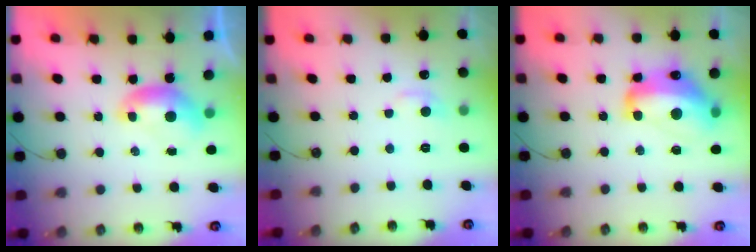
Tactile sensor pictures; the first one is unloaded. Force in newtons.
{"total": 0.8, "press": 0.2, "slide": 0.8}
{"total": 11.5, "press": 11.4, "slide": 1.4}